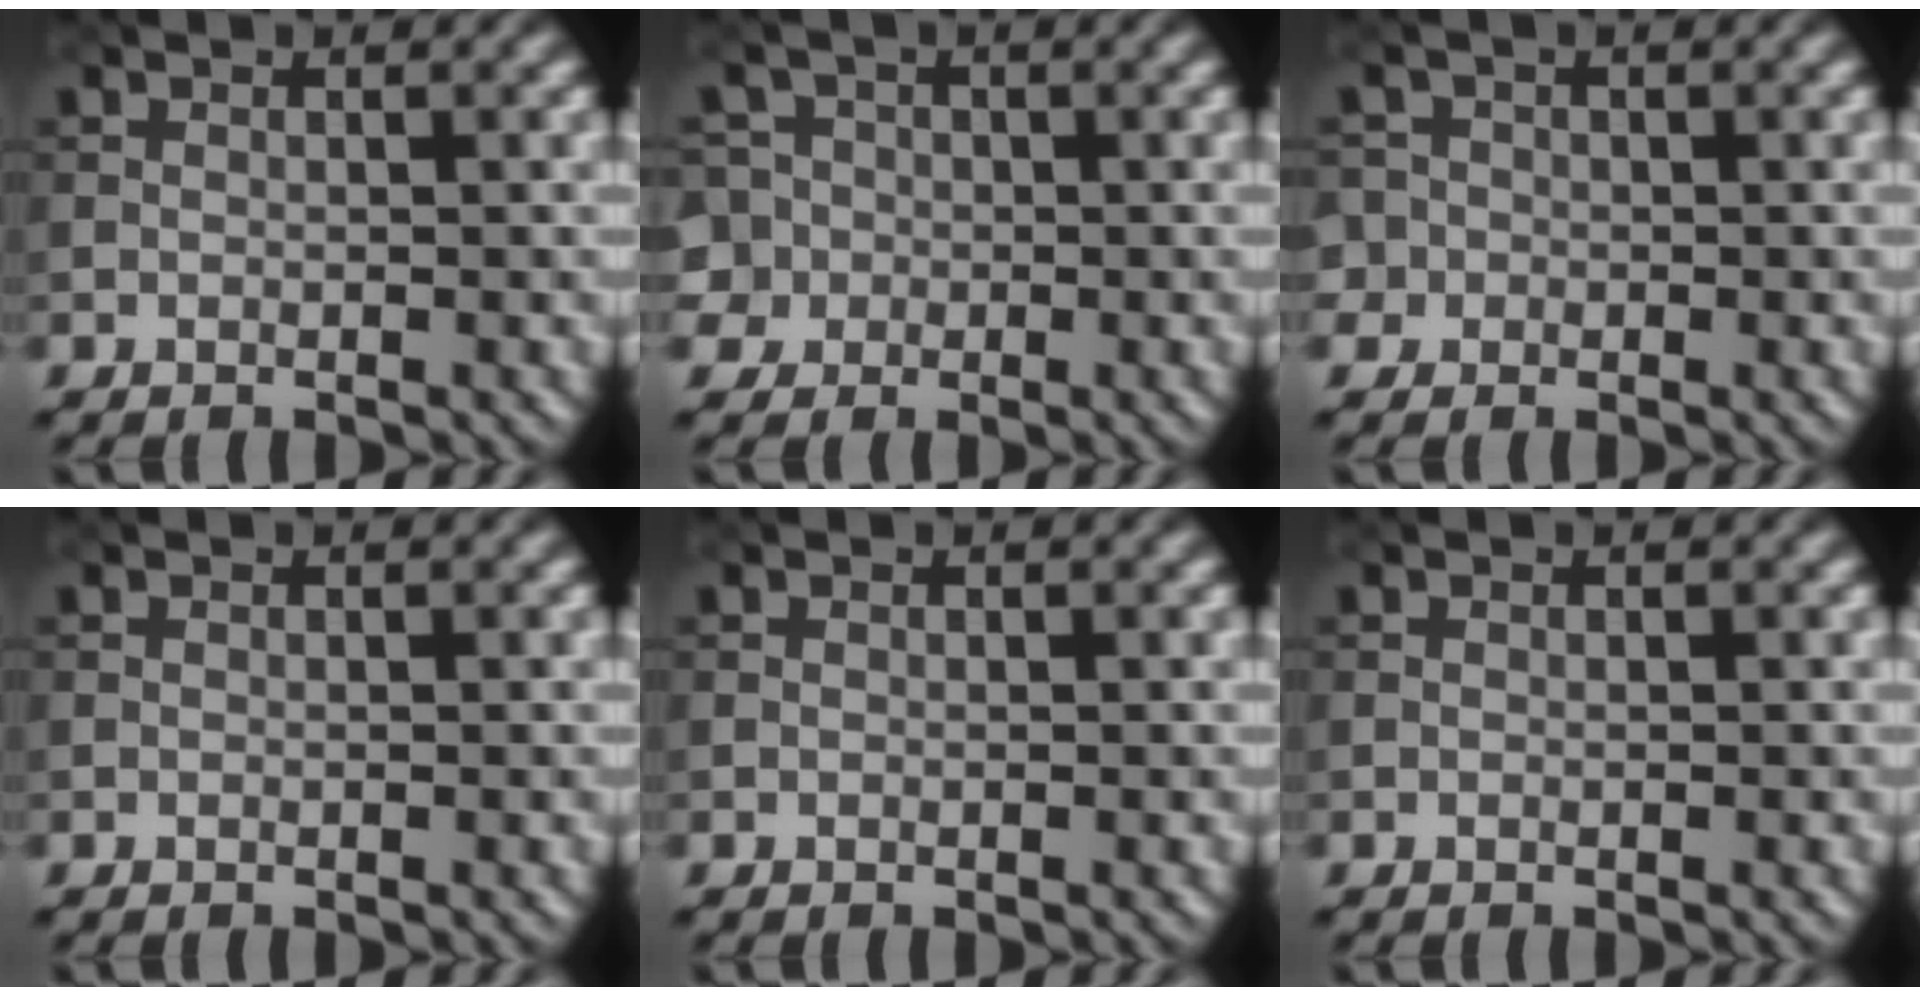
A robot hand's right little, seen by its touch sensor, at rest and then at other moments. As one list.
[{"total": 5.7, "force": [-0.1, 5.5, 1.4], "torque": [-0.027, 0.031, -0.038]}, {"total": 3.1, "force": [-0.5, 3.1, -0.2], "torque": [0.021, 0.022, -0.032]}, {"total": 0.0}, {"total": 0.0}, {"total": 0.0}]